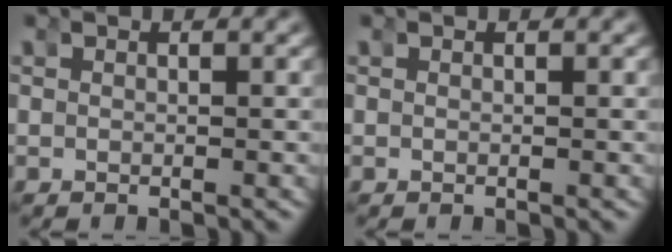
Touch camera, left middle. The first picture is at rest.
{"total": 0.0}